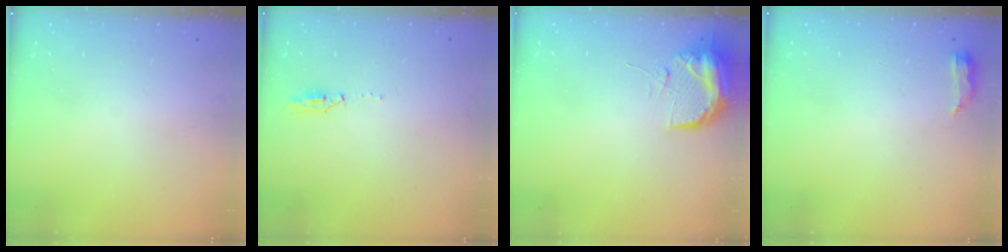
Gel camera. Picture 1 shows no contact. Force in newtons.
{"total": 15.0, "press": 4.8, "slide": 14.3}
{"total": 10.4, "press": 10.4, "slide": 1.2}
{"total": 5.1, "press": 4.8, "slide": 1.7}